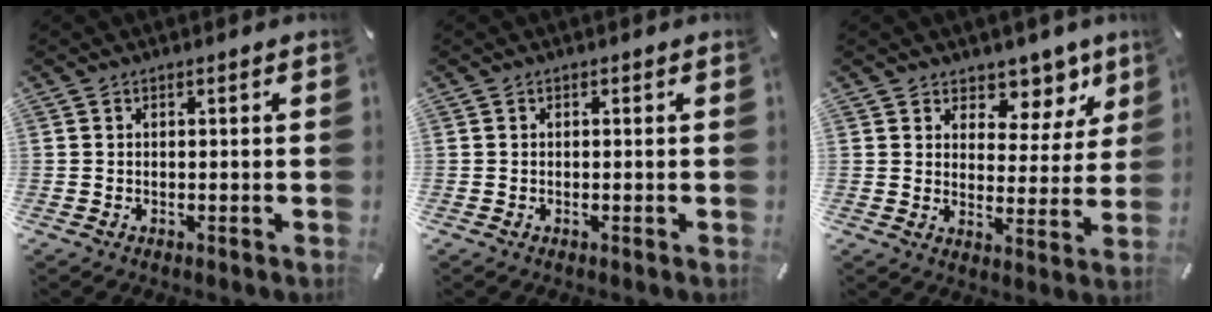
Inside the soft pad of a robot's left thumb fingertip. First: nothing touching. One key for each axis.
{"total": 0.0}
{"total": 8.5, "fx": 6.5, "fy": 5.1, "fz": 2.1, "tx": -0.014, "ty": -0.066, "tz": 0.110}